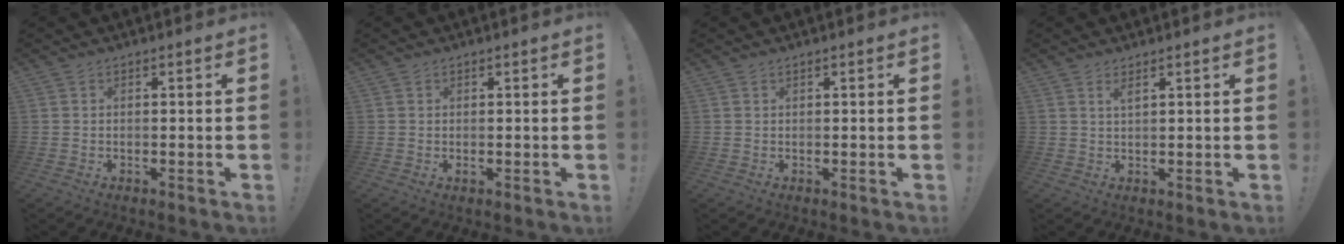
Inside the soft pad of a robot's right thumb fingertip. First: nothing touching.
{"total": 0.0}
{"total": 0.0}
{"total": 1.7, "force": [1.1, 0.2, 1.3], "torque": [-0.019, 0.000, 0.017]}